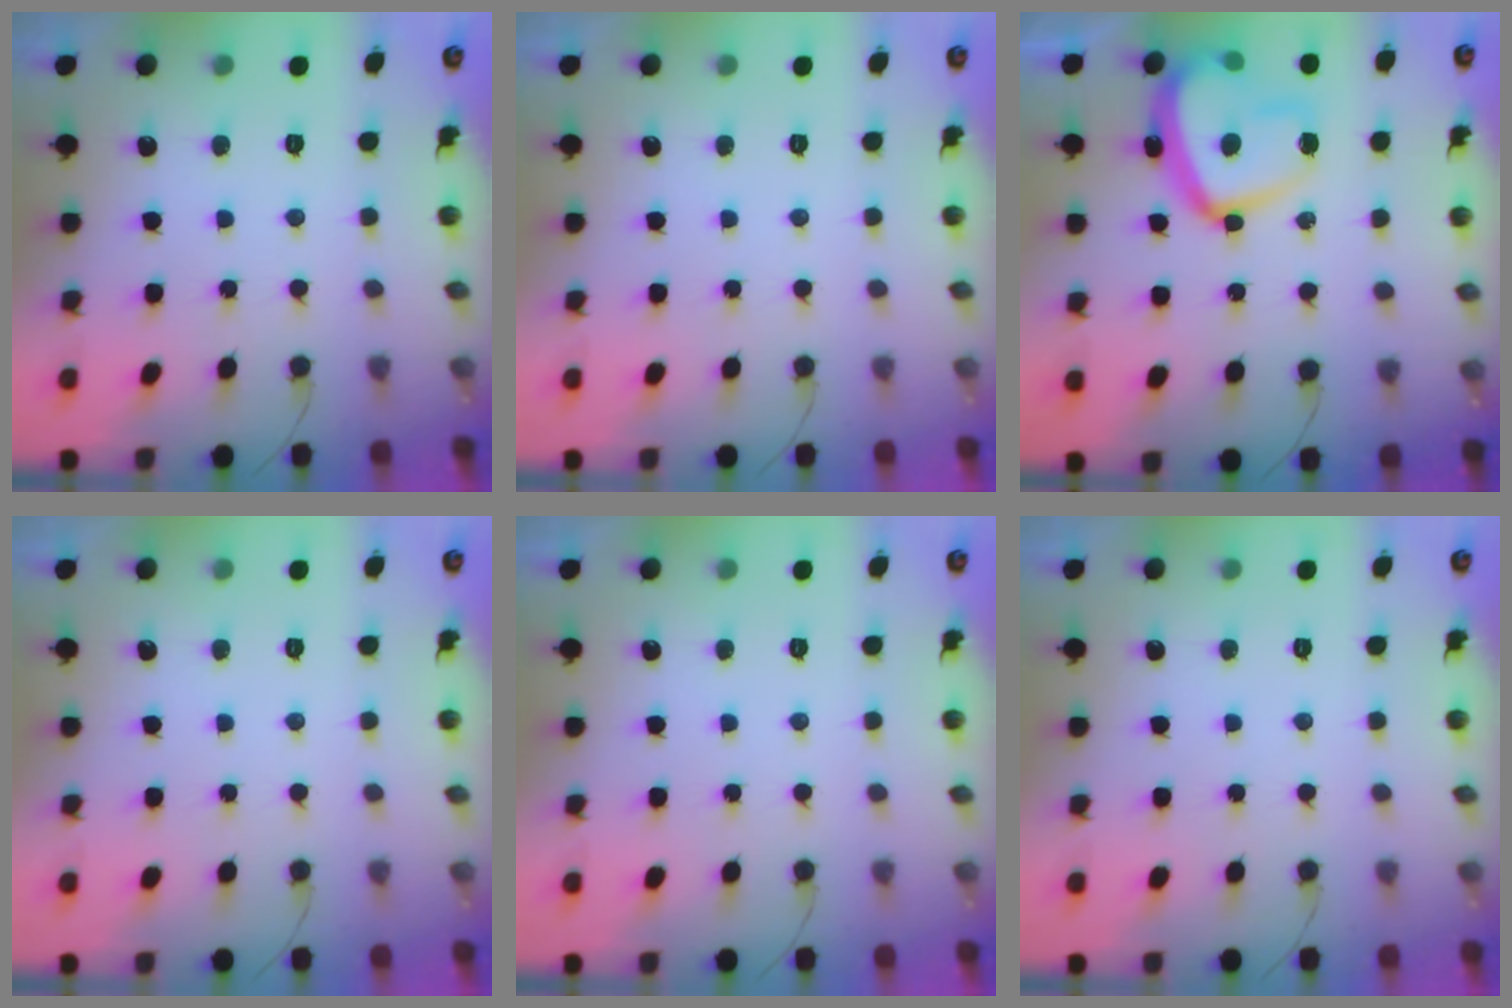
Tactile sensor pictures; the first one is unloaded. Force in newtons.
{"total": 0.0}
{"total": 18.3, "press": 18.3, "slide": 1.6}
{"total": 0.0}
{"total": 0.0}
{"total": 0.0}